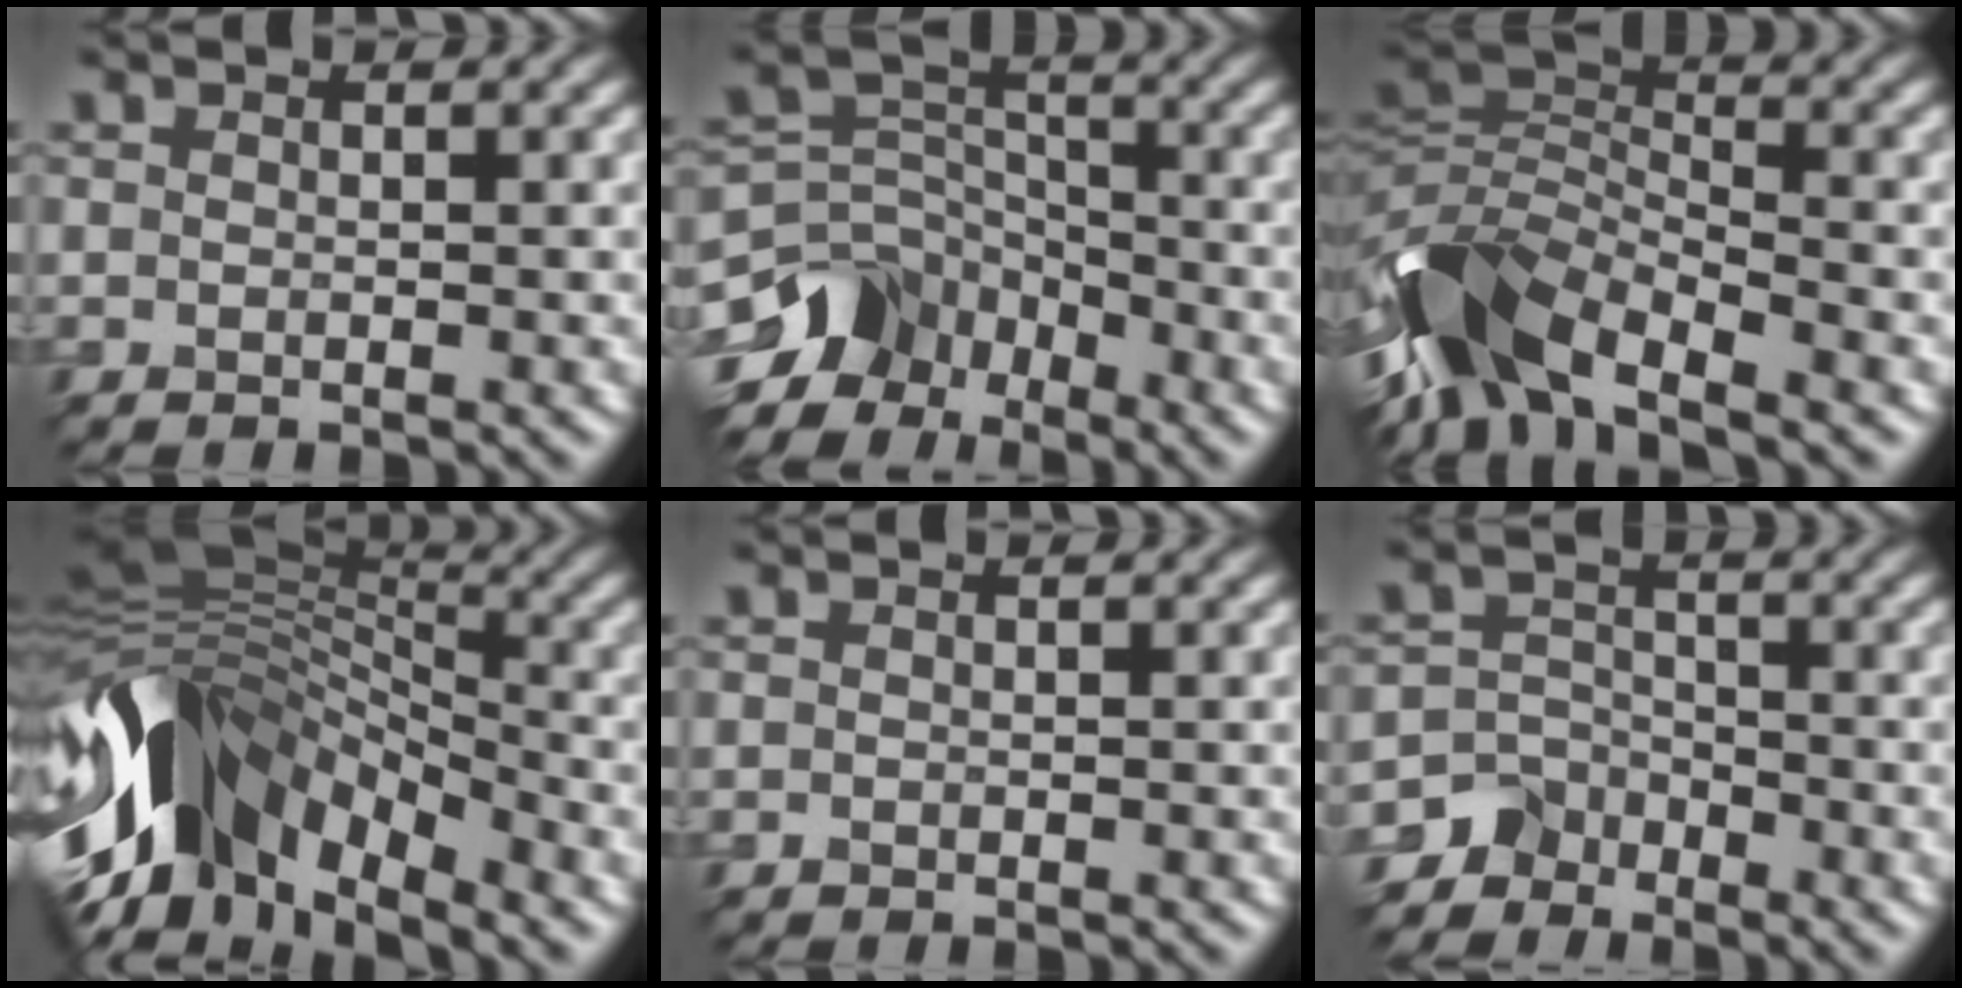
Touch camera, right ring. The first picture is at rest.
{"total": 6.2, "force": [-3.9, 4.3, 2.3], "torque": [-0.032, 0.004, -0.083]}
{"total": 8.5, "force": [-5.0, 3.7, 5.8], "torque": [-0.106, 0.009, -0.116]}
{"total": 12.6, "force": [-4.9, 7.3, 9.0], "torque": [-0.179, 0.015, -0.104]}
{"total": 0.0}
{"total": 2.8, "force": [-2.4, 1.4, -0.5], "torque": [0.020, 0.005, -0.057]}